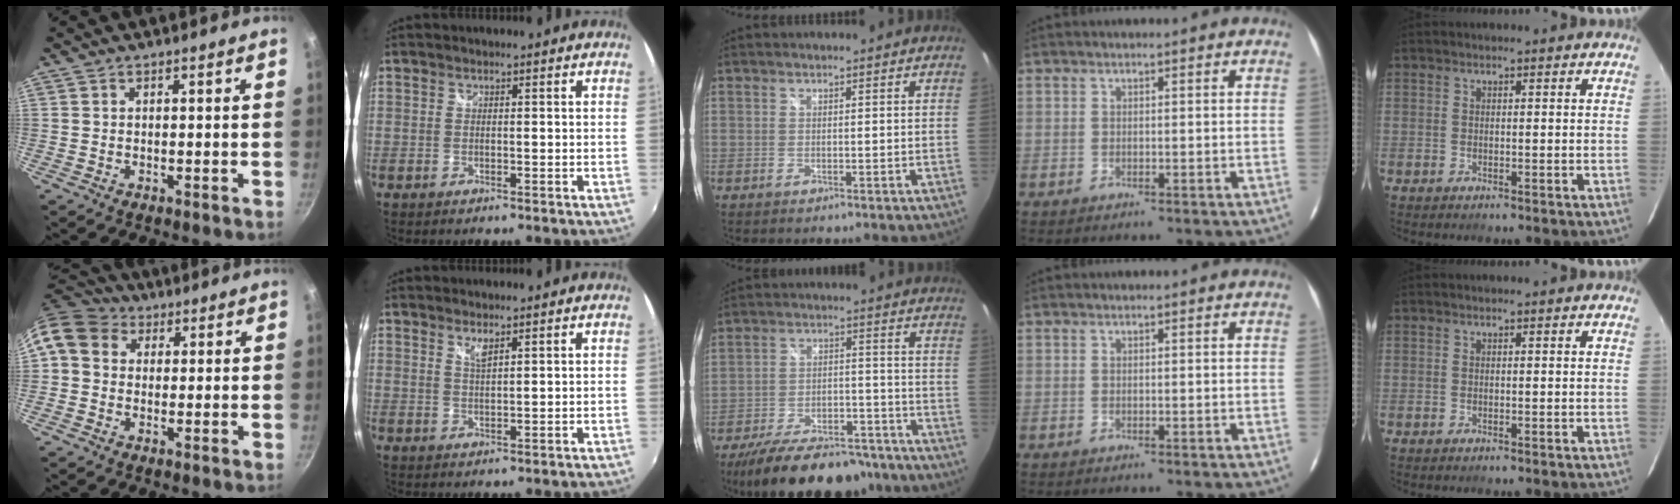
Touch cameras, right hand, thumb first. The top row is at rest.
{"thumb": {"total": 10.6, "force": [2.8, 8.6, 5.4], "torque": [-0.097, 0.020, 0.034]}, "index": {"total": 2.1, "force": [1.5, 0.4, 1.4], "torque": [-0.026, -0.001, 0.024]}, "middle": {"total": 21.5, "force": [-17.7, 7.8, 9.3], "torque": [-0.177, 0.003, -0.244]}}